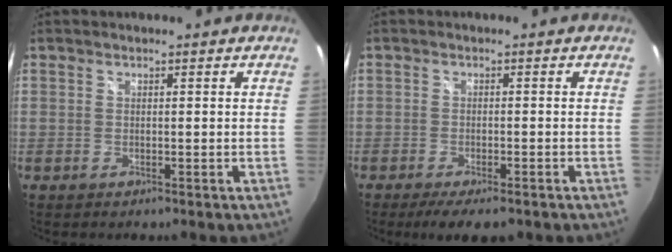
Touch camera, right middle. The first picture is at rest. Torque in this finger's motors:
{"motor_torque": [1.05, -1.09, 0.64, 0.19]}